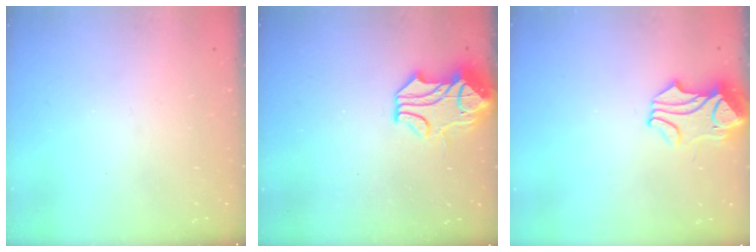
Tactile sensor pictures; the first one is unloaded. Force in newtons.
{"total": 2.1, "press": 1.5, "slide": 1.5}
{"total": 1.4, "press": 0.9, "slide": 1.0}